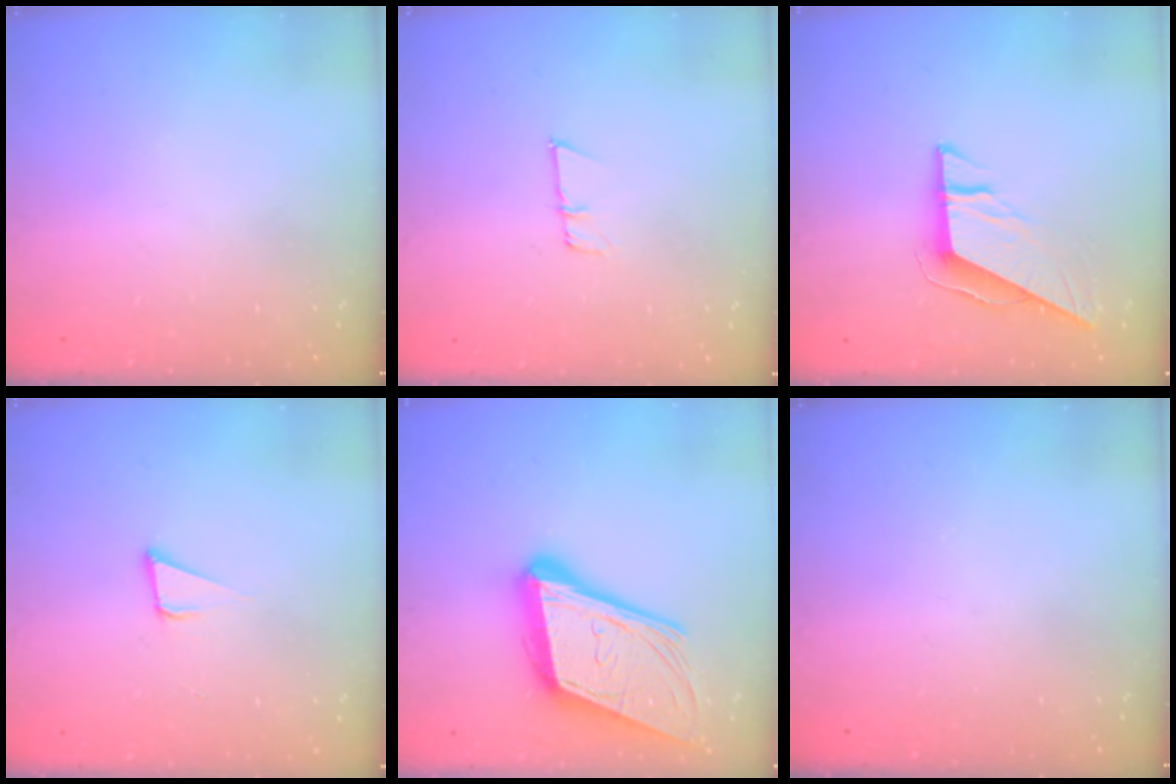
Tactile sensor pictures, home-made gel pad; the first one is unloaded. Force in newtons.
{"total": 5.4, "press": 5.2, "slide": 1.3}
{"total": 9.0, "press": 9.0, "slide": 0.4}
{"total": 3.7, "press": 3.1, "slide": 2.1}
{"total": 22.1, "press": 21.7, "slide": 4.6}
{"total": 0.0}